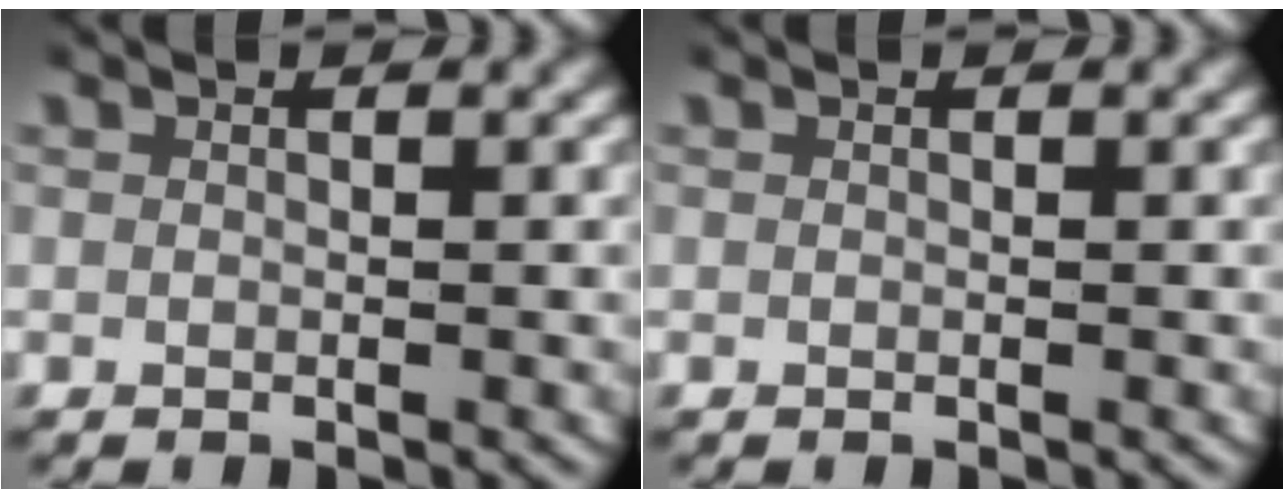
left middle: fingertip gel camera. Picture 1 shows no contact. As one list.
[{"total": 0.0}]